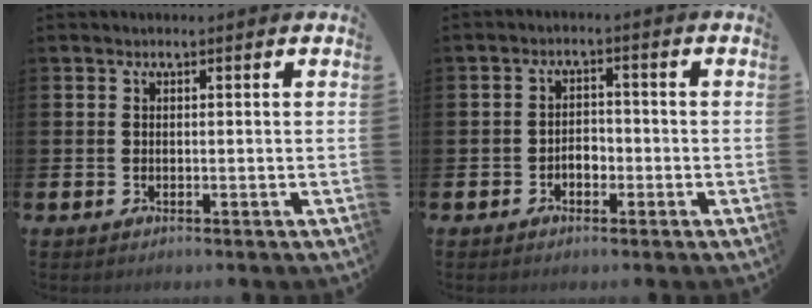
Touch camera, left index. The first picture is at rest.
{"total": 2.1, "force": [-1.1, 1.4, 1.0], "torque": [-0.019, 0.004, -0.026]}